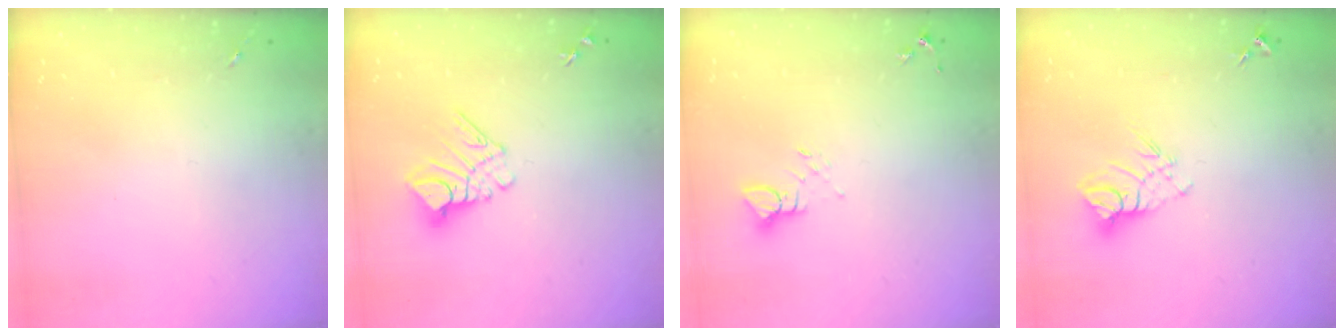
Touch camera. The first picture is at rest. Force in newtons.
{"total": 9.6, "press": 9.6, "slide": 1.0}
{"total": 4.0, "press": 4.0, "slide": 0.3}
{"total": 8.8, "press": 8.7, "slide": 0.7}